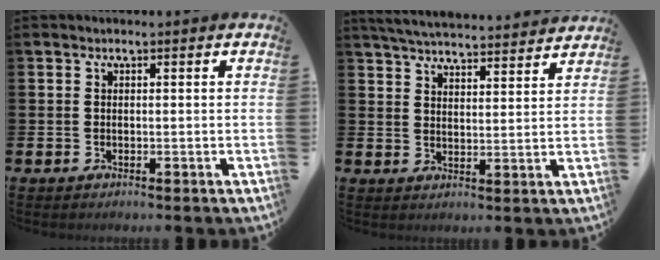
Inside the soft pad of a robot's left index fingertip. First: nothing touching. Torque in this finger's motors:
{"motor_torque": [1.06, -1.08, 0.14, 0.06]}